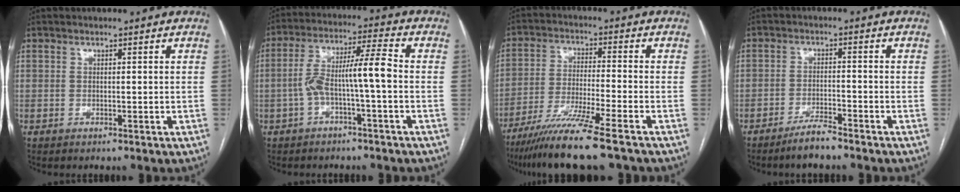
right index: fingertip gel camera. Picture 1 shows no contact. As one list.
[{"total": 8.6, "force": [-1.8, 0.5, 8.4], "torque": [-0.155, 0.036, -0.031]}, {"total": 11.3, "force": [-8.7, -1.2, 7.1], "torque": [-0.126, -0.038, -0.151]}, {"total": 3.9, "force": [-3.4, 0.3, 1.9], "torque": [-0.036, -0.005, -0.064]}]